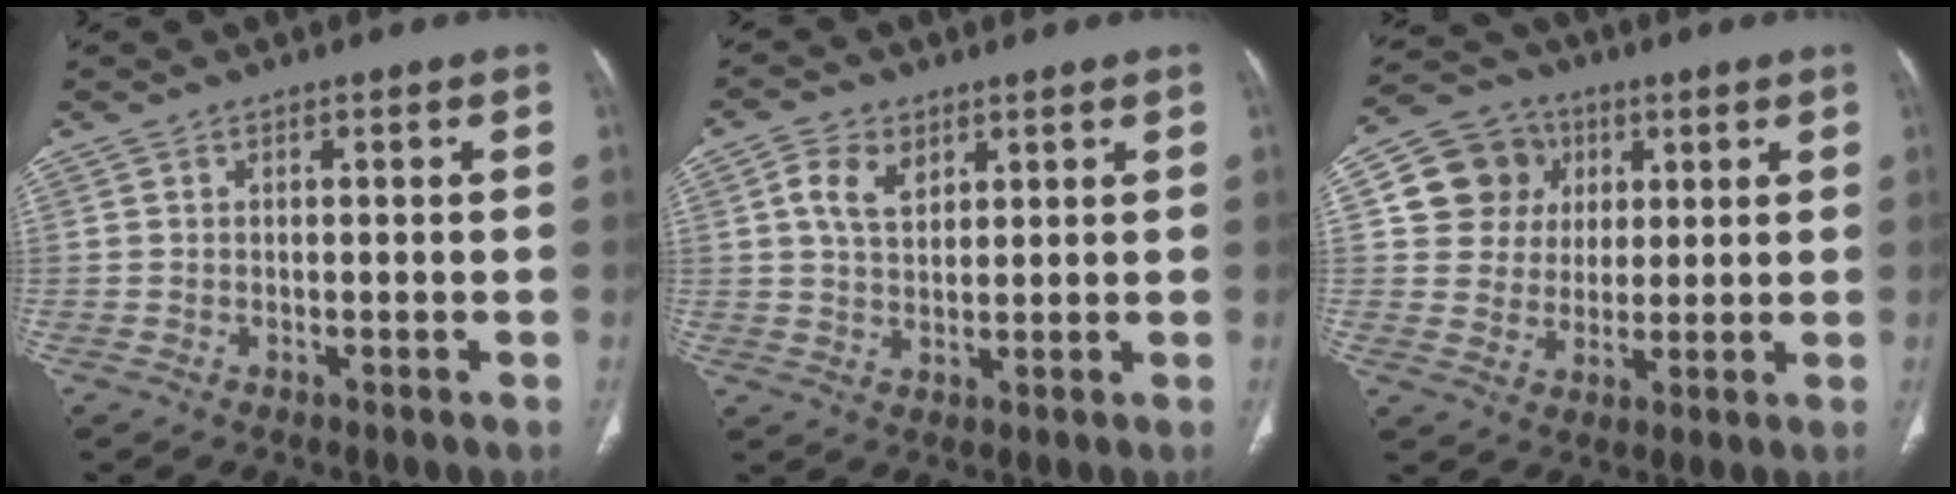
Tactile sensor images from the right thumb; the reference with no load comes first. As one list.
[{"total": 6.1, "force": [2.7, 3.9, 3.9], "torque": [-0.060, -0.008, 0.051]}, {"total": 11.4, "force": [3.4, 10.4, 3.3], "torque": [-0.029, 0.003, 0.059]}]